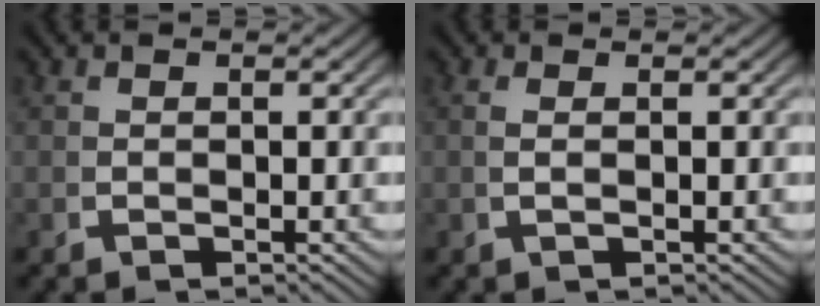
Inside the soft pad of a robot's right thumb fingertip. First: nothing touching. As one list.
[{"total": 0.8, "force": [0.3, -0.3, 0.7], "torque": [-0.016, 0.004, 0.008]}]